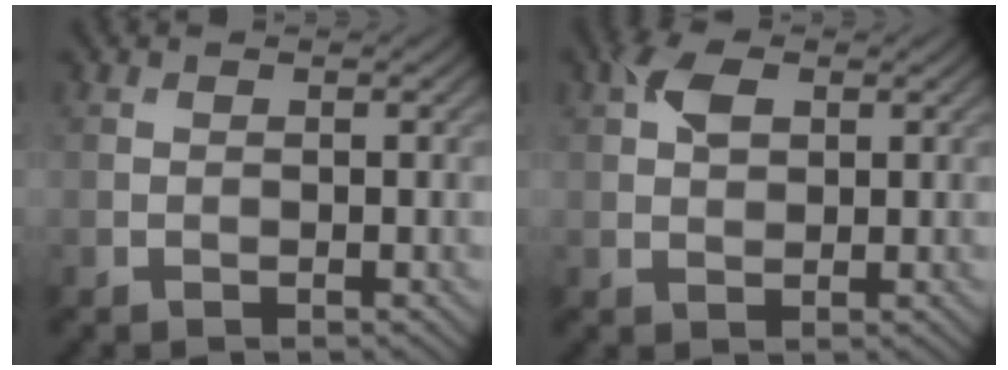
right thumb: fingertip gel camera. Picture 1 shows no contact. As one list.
[{"total": 3.6, "force": [1.4, 2.2, 2.5], "torque": [-0.054, 0.008, 0.022]}]